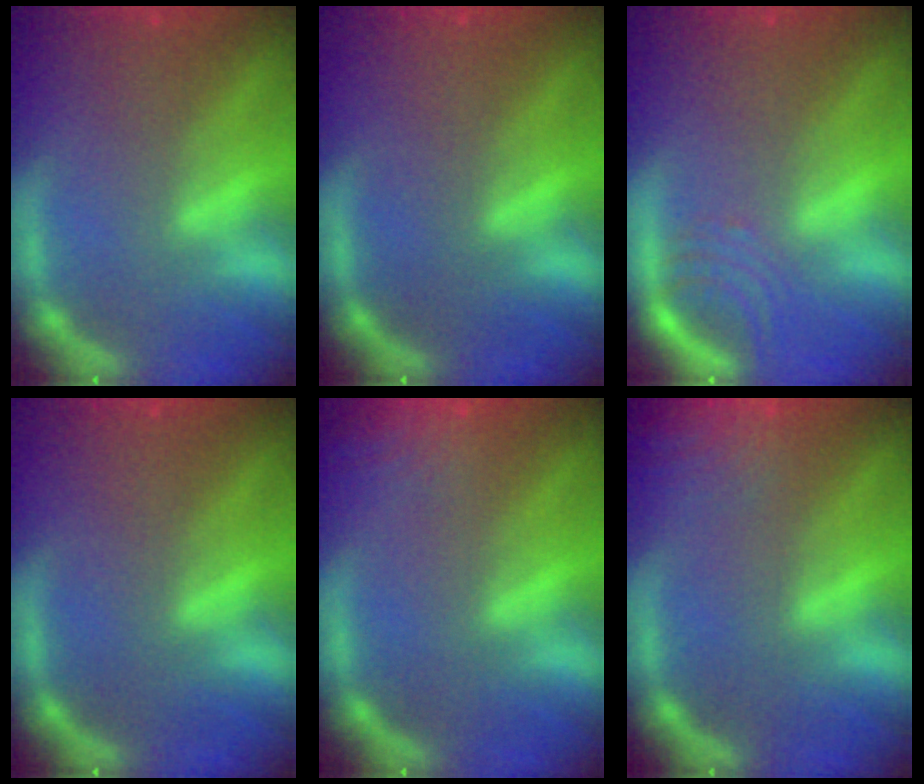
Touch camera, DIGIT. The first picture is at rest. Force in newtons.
{"total": 0.0}
{"total": 3.0}
{"total": 0.0}
{"total": 5.1}
{"total": 7.5}